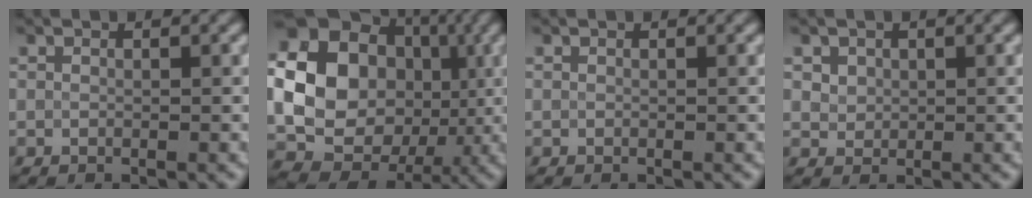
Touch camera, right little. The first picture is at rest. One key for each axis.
{"total": 19.9, "fx": 0.8, "fy": 17.9, "fz": 8.6, "tx": -0.185, "ty": 0.014, "tz": -0.011}
{"total": 0.0}
{"total": 1.9, "fx": 0.7, "fy": 1.6, "fz": 0.7, "tx": 0.000, "ty": 0.008, "tz": 0.006}